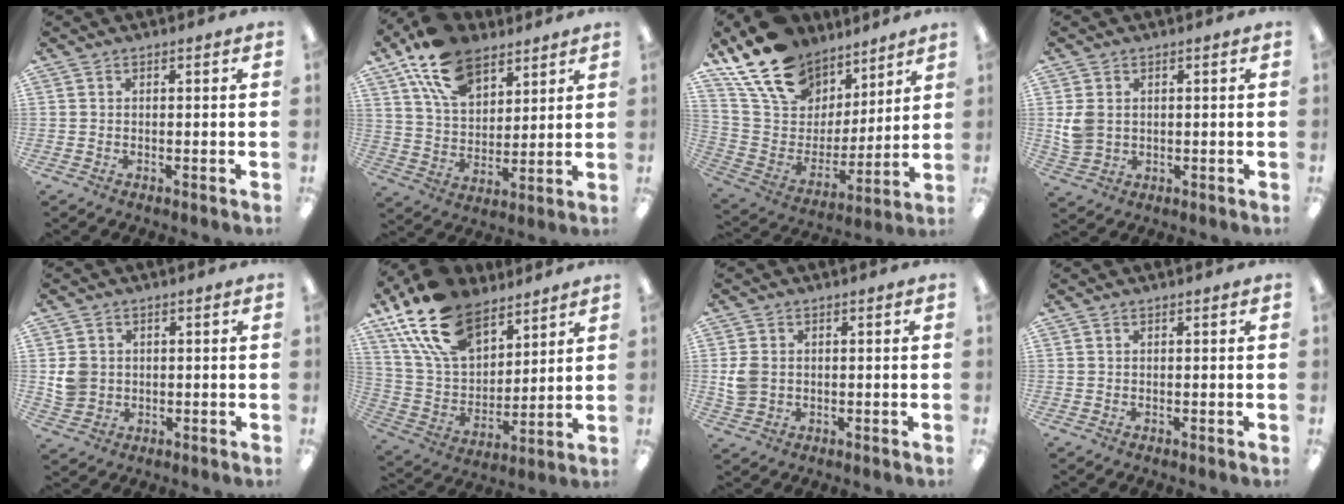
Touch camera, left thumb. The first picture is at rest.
{"total": 16.1, "force": [10.6, 9.1, 7.9], "torque": [-0.154, -0.041, 0.201]}
{"total": 19.0, "force": [13.7, 11.3, 6.7], "torque": [-0.151, -0.084, 0.256]}
{"total": 4.9, "force": [1.2, 4.0, 2.6], "torque": [-0.050, 0.004, 0.024]}
{"total": 4.8, "force": [0.9, 4.5, 1.5], "torque": [-0.019, 0.006, 0.020]}
{"total": 20.5, "force": [13.8, 11.1, 10.4], "torque": [-0.218, -0.066, 0.257]}
{"total": 4.5, "force": [0.4, 3.7, 2.5], "torque": [-0.046, 0.002, 0.008]}
{"total": 0.6, "force": [0.5, 0.3, 0.1], "torque": [-0.003, 0.001, 0.008]}